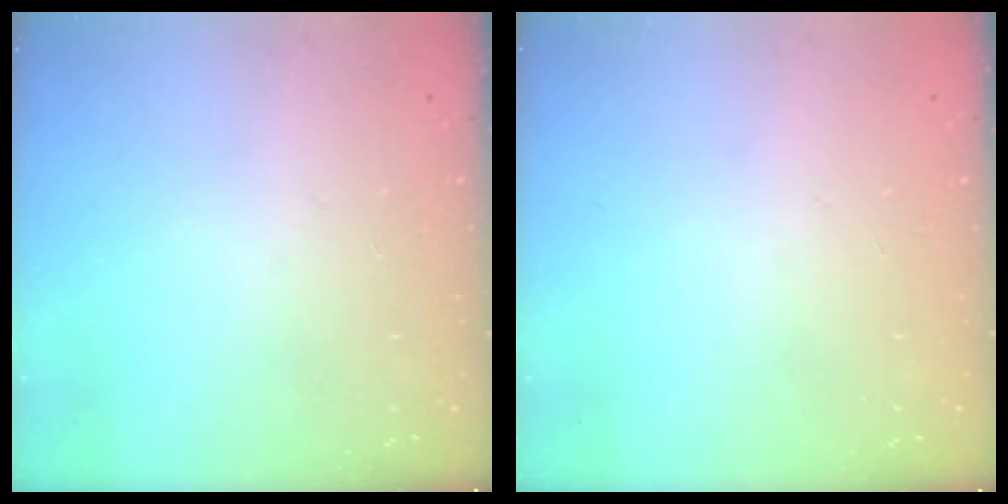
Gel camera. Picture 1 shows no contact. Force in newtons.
{"total": 0.0}